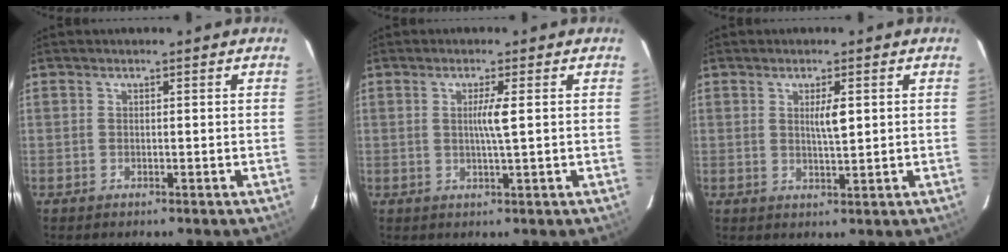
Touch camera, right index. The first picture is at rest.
{"total": 2.9, "force": [0.4, -0.5, 2.9], "torque": [-0.055, -0.004, 0.005]}
{"total": 2.9, "force": [0.8, 0.4, 2.8], "torque": [-0.048, -0.003, 0.012]}